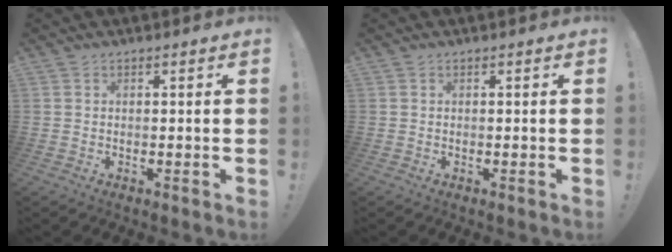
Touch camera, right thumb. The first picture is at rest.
{"total": 0.0}